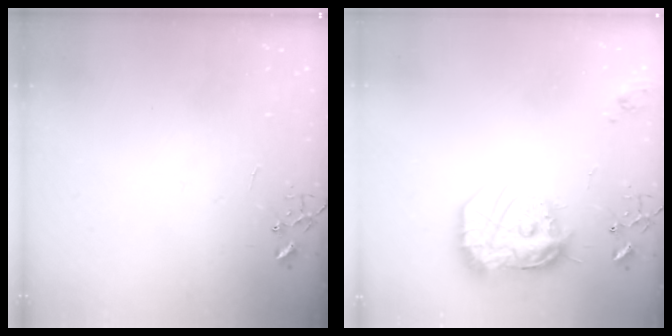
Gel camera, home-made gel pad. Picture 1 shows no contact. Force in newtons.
{"total": 19.3, "press": 19.2, "slide": 1.7}